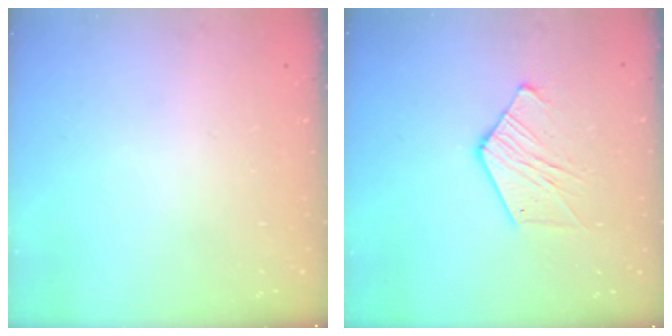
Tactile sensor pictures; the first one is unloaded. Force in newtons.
{"total": 9.8, "press": 9.7, "slide": 0.8}